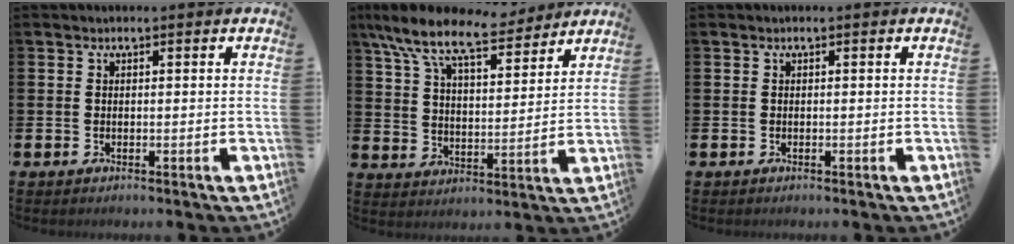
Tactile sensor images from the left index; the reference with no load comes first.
{"total": 11.1, "force": [9.3, 3.1, 5.1], "torque": [-0.137, -0.045, 0.163]}
{"total": 0.0}